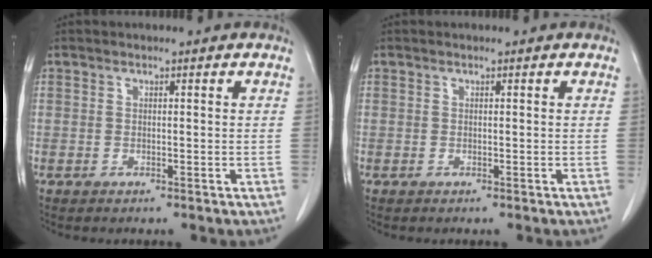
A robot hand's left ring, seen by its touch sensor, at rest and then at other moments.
{"total": 0.0}